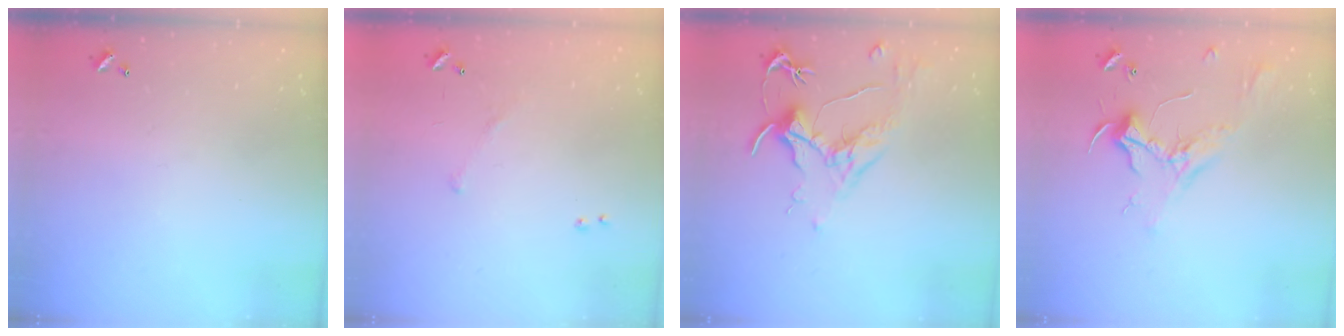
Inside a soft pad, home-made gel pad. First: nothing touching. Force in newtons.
{"total": 7.9, "press": 7.9, "slide": 0.7}
{"total": 1.8, "press": 1.6, "slide": 0.9}
{"total": 2.4, "press": 2.3, "slide": 0.8}